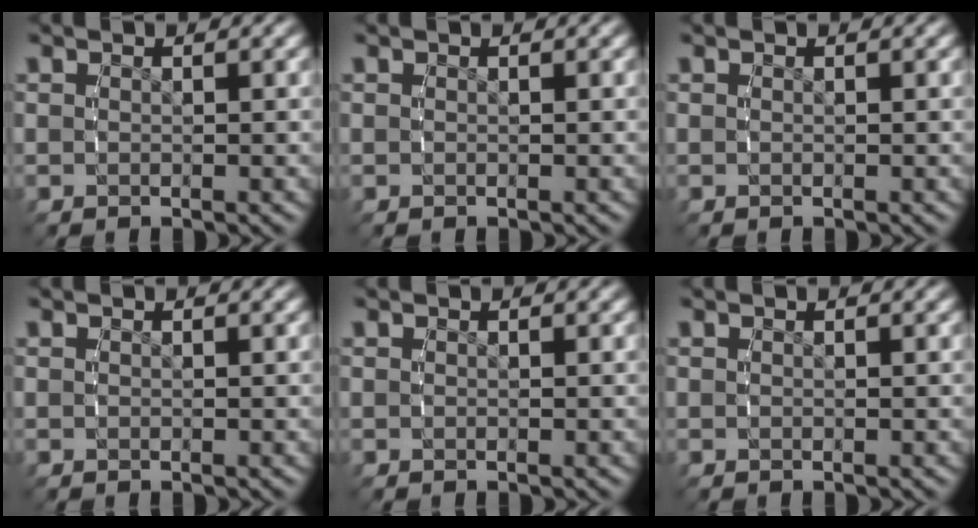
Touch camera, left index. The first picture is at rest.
{"total": 0.0}
{"total": 0.0}
{"total": 0.0}
{"total": 0.0}
{"total": 0.0}